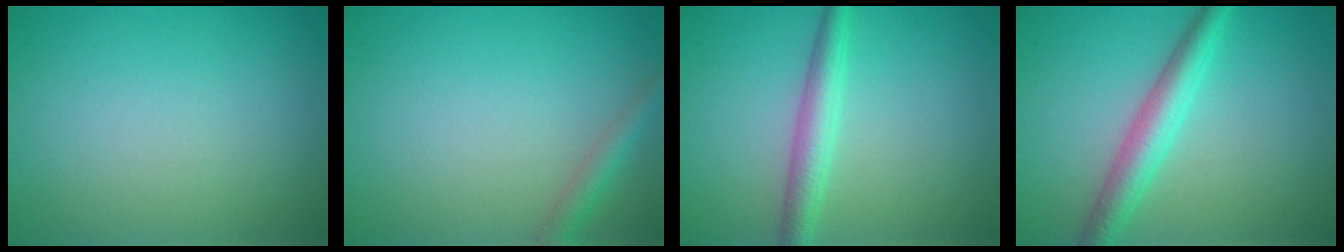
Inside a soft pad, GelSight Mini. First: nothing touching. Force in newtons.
{"total": 1.9, "press": 1.9, "slide": 0.1}
{"total": 2.9, "press": 2.9, "slide": 0.0}
{"total": 3.8, "press": 3.8, "slide": 0.1}